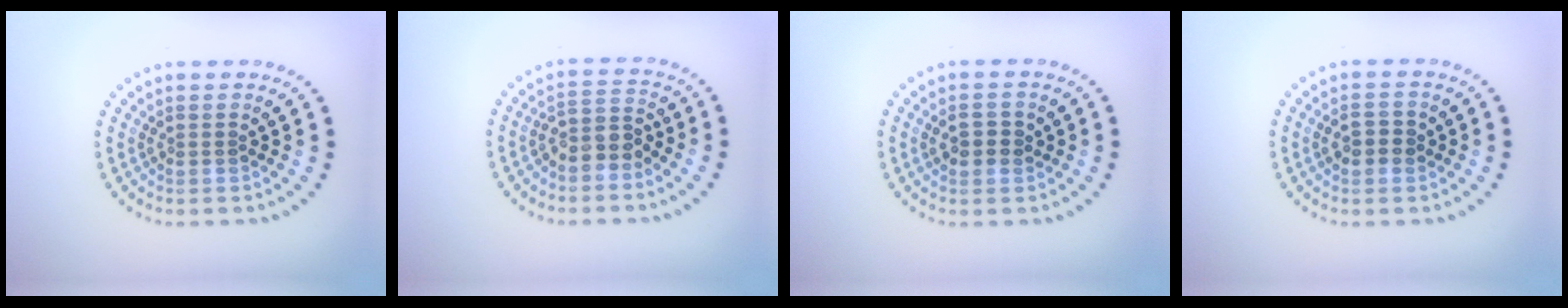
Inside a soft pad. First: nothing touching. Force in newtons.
{"total": 2.5, "press": 2.1, "slide": 1.4}
{"total": 2.1, "press": 2.1, "slide": 0.2}
{"total": 1.5, "press": 1.5, "slide": 0.1}